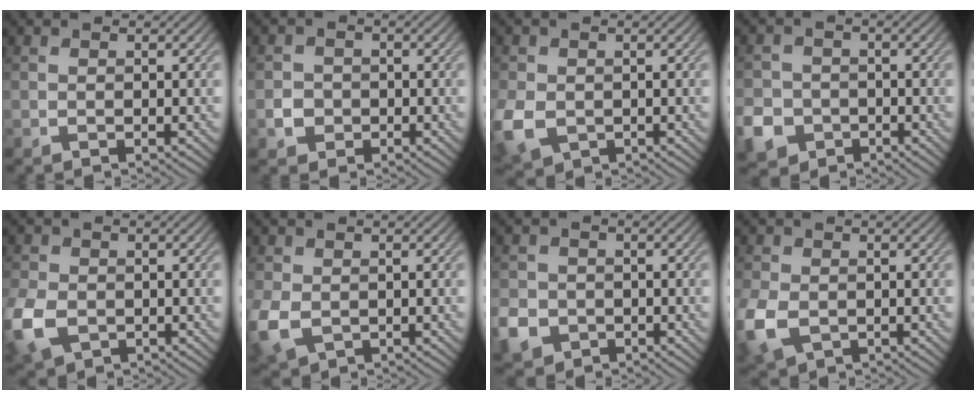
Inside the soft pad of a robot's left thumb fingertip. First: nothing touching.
{"total": 2.5, "force": [-0.8, 2.3, 0.7], "torque": [-0.012, -0.002, -0.016]}
{"total": 6.1, "force": [-1.5, 4.8, 3.5], "torque": [-0.103, -0.020, -0.032]}
{"total": 6.6, "force": [-3.2, 5.4, 2.1], "torque": [-0.060, -0.020, -0.073]}
{"total": 7.6, "force": [-2.5, 5.4, 4.6], "torque": [-0.140, -0.020, -0.051]}
{"total": 5.7, "force": [-1.1, 4.3, 3.6], "torque": [-0.106, -0.019, -0.021]}
{"total": 5.6, "force": [-2.3, 4.7, 2.1], "torque": [-0.063, -0.019, -0.053]}
{"total": 6.9, "force": [-1.9, 4.9, 4.4], "torque": [-0.132, -0.021, -0.039]}